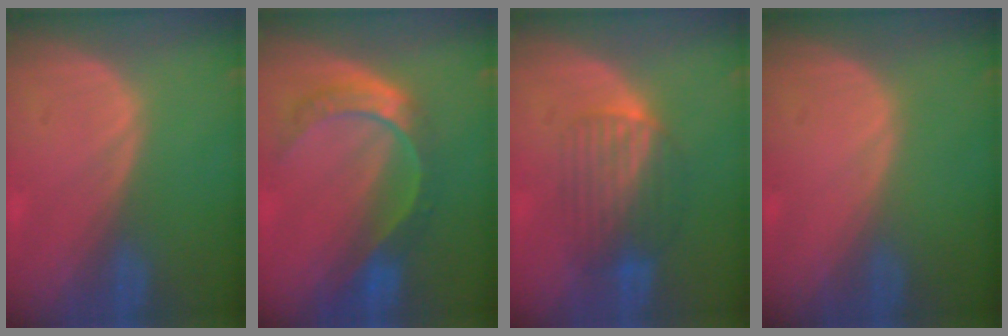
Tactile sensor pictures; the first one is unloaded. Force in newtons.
{"total": 8.3, "press": 6.9, "slide": 4.6}
{"total": 6.4, "press": 6.3, "slide": 1.1}
{"total": 0.0}